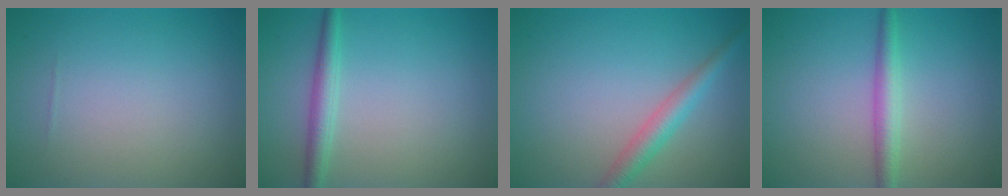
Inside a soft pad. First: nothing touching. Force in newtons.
{"total": 2.3, "press": 2.3, "slide": 0.0}
{"total": 2.7, "press": 2.7, "slide": 0.1}
{"total": 2.5, "press": 2.5, "slide": 0.0}